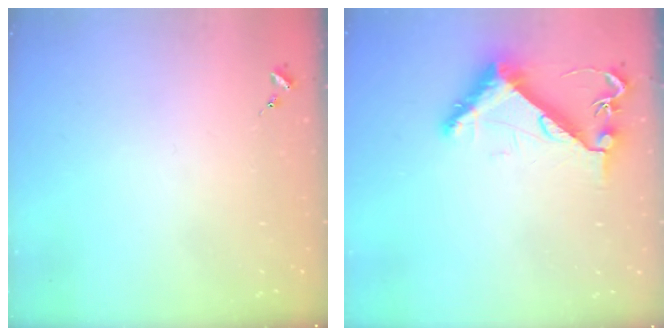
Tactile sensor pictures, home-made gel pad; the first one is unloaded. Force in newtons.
{"total": 8.9, "press": 8.9, "slide": 0.3}